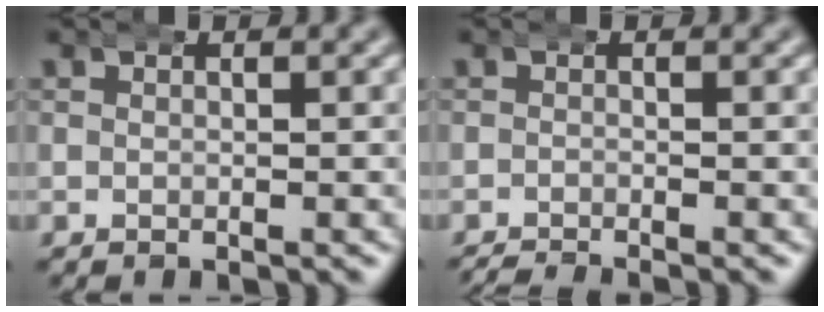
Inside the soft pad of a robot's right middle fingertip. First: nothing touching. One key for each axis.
{"total": 2.7, "fx": -2.6, "fy": 0.4, "fz": 0.5, "tx": -0.008, "ty": -0.012, "tz": -0.038}